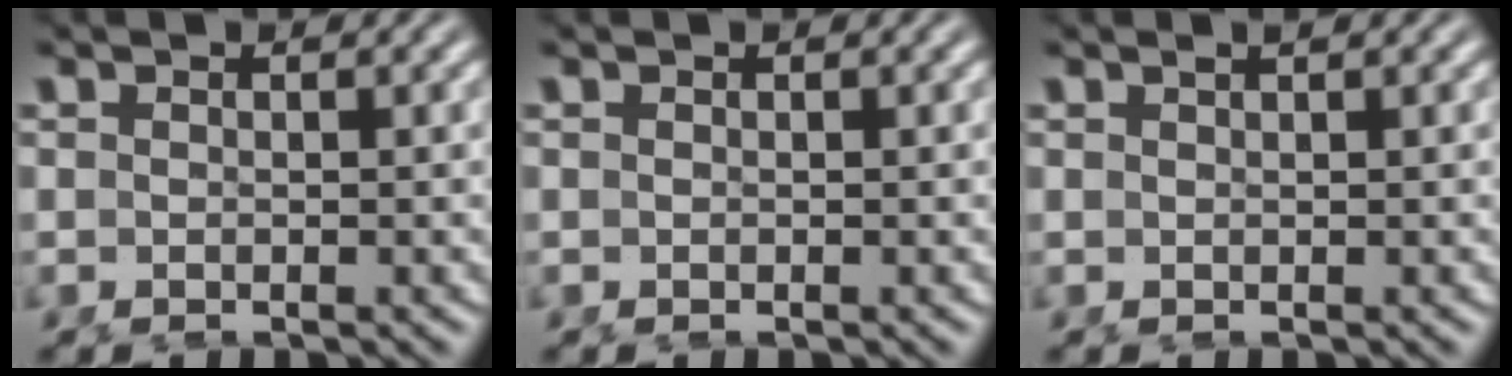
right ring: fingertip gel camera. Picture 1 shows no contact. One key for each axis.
{"total": 0.0}
{"total": 0.5, "fx": 0.4, "fy": -0.1, "fz": 0.3, "tx": -0.004, "ty": 0.002, "tz": 0.010}